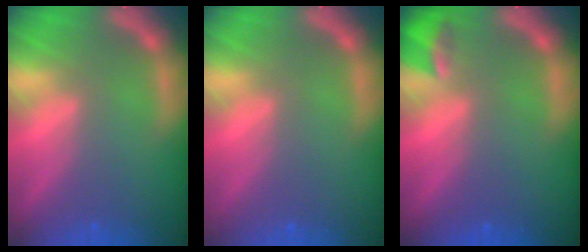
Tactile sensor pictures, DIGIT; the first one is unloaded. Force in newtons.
{"total": 0.0}
{"total": 2.4}